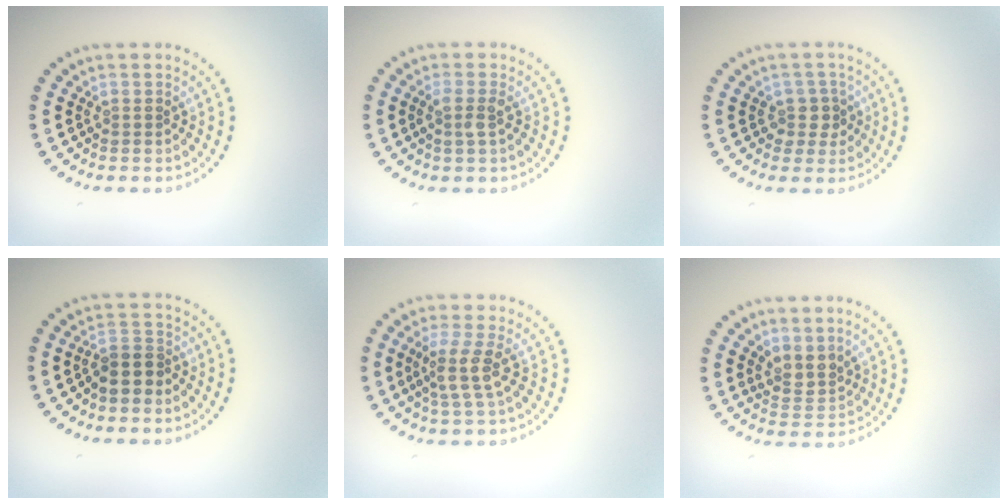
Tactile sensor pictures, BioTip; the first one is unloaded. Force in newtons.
{"total": 1.5, "press": 1.3, "slide": 0.7}
{"total": 2.1, "press": 1.7, "slide": 1.2}
{"total": 2.6, "press": 2.3, "slide": 1.3}
{"total": 3.0, "press": 2.4, "slide": 1.7}
{"total": 2.3, "press": 1.8, "slide": 1.4}